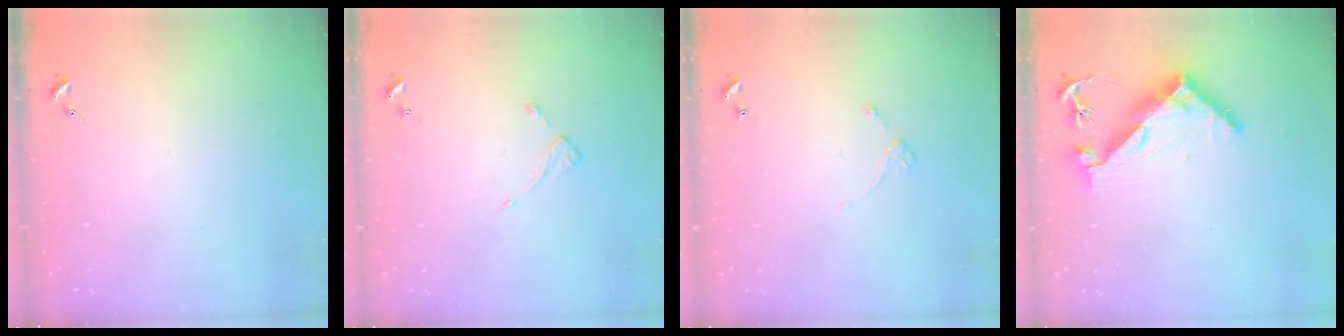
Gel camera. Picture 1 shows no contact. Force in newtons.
{"total": 3.6, "press": 3.6, "slide": 0.4}
{"total": 4.3, "press": 4.2, "slide": 0.6}
{"total": 10.5, "press": 10.4, "slide": 1.1}